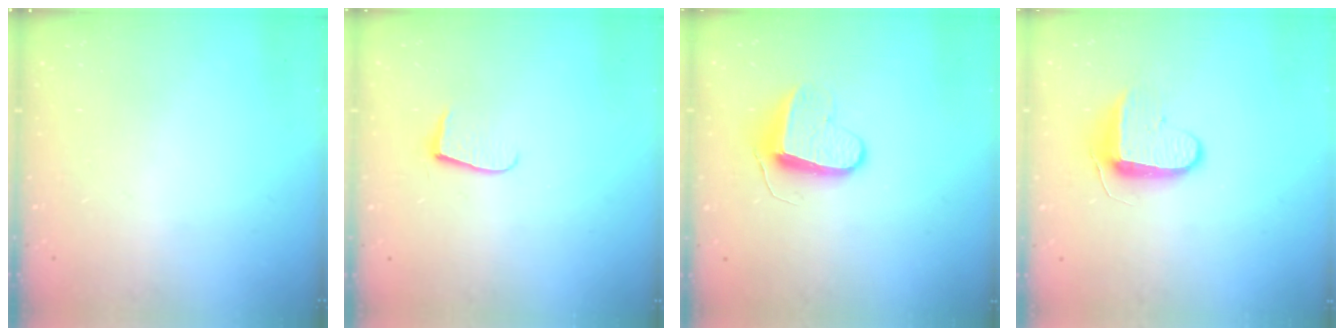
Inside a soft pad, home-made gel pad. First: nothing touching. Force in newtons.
{"total": 6.8, "press": 6.8, "slide": 0.6}
{"total": 8.5, "press": 8.5, "slide": 0.3}
{"total": 8.9, "press": 8.8, "slide": 1.1}